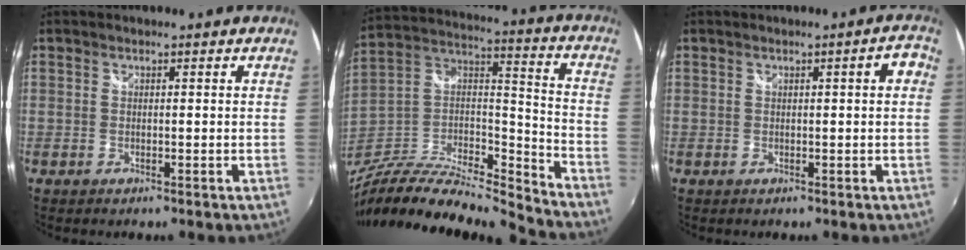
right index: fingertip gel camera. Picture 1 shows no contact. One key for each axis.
{"total": 21.7, "fx": -19.1, "fy": 2.7, "fz": 9.9, "tx": -0.189, "ty": -0.001, "tz": -0.348}
{"total": 3.1, "fx": 0.7, "fy": 0.3, "fz": 3.0, "tx": -0.039, "ty": 0.009, "tz": 0.011}